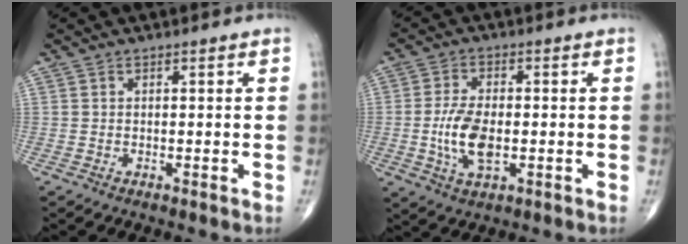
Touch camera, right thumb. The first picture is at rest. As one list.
[{"total": 8.7, "force": [-1.3, 4.3, 7.4], "torque": [-0.149, 0.000, -0.022]}]